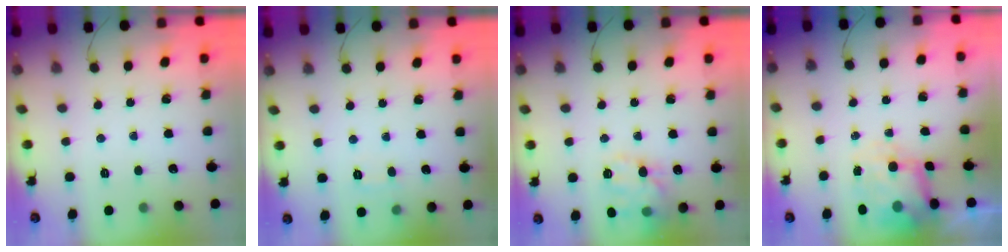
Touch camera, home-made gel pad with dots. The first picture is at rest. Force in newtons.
{"total": 4.5, "press": 4.4, "slide": 1.1}
{"total": 15.0, "press": 14.9, "slide": 2.2}
{"total": 7.6, "press": 7.4, "slide": 1.7}